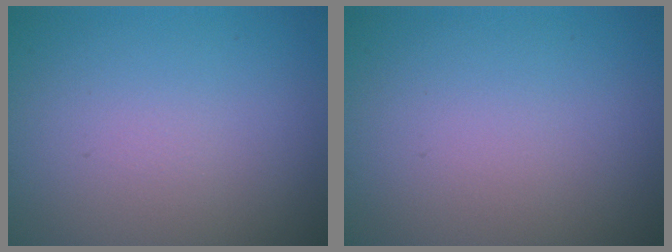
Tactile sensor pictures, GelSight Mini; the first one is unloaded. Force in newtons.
{"total": 0.0}